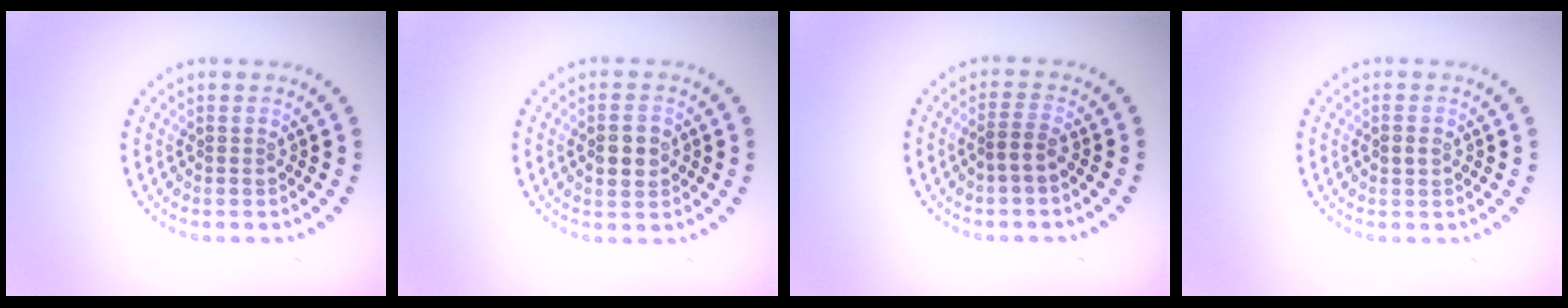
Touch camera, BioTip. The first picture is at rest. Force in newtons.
{"total": 2.9, "press": 2.9, "slide": 0.1}
{"total": 1.6, "press": 1.3, "slide": 0.9}
{"total": 1.0, "press": 1.0, "slide": 0.2}